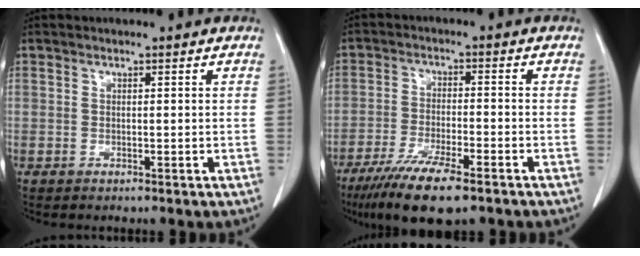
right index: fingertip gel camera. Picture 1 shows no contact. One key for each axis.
{"total": 11.0, "fx": -7.6, "fy": 1.7, "fz": 7.8, "tx": -0.135, "ty": -0.025, "tz": -0.123}